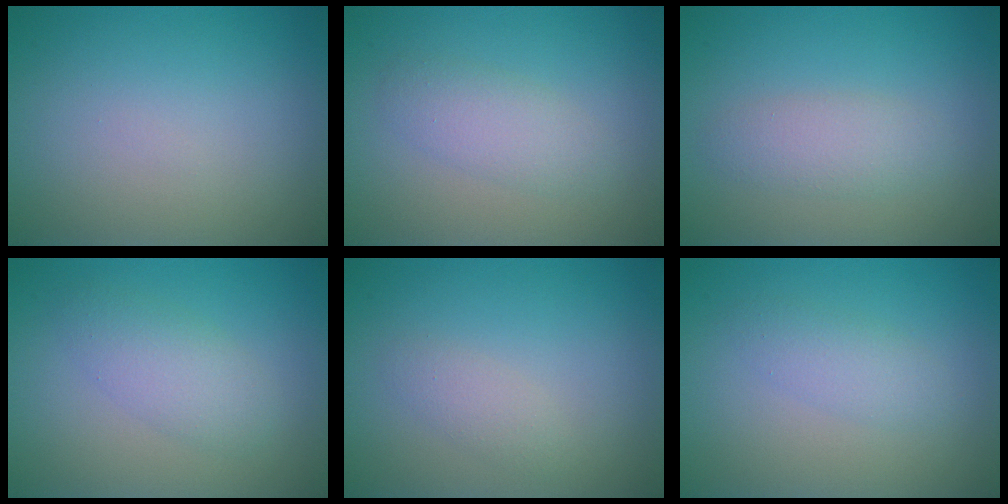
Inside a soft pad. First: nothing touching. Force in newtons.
{"total": 2.4, "press": 2.4, "slide": 0.1}
{"total": 2.3, "press": 2.3, "slide": 0.1}
{"total": 2.9, "press": 2.9, "slide": 0.1}
{"total": 1.4, "press": 1.4, "slide": 0.1}
{"total": 1.9, "press": 1.9, "slide": 0.1}